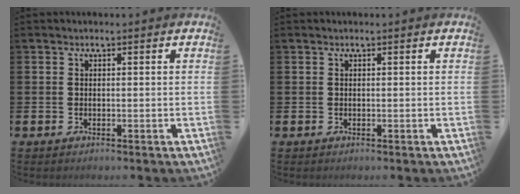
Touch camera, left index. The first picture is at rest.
{"total": 0.0}